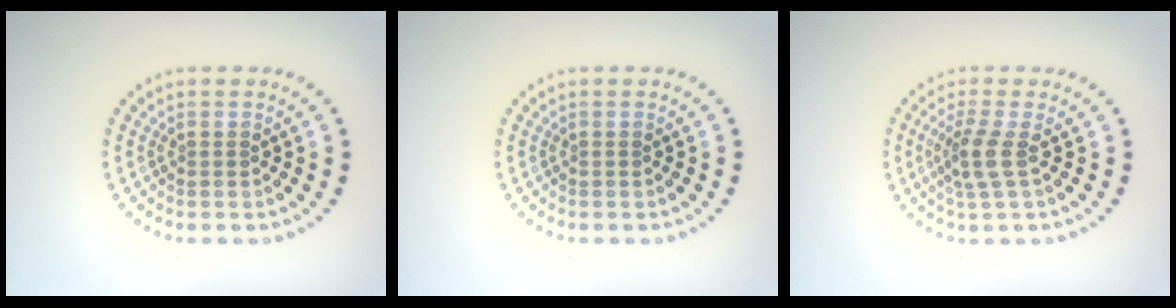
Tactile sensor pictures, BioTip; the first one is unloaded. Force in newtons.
{"total": 0.0}
{"total": 2.5, "press": 1.9, "slide": 1.7}